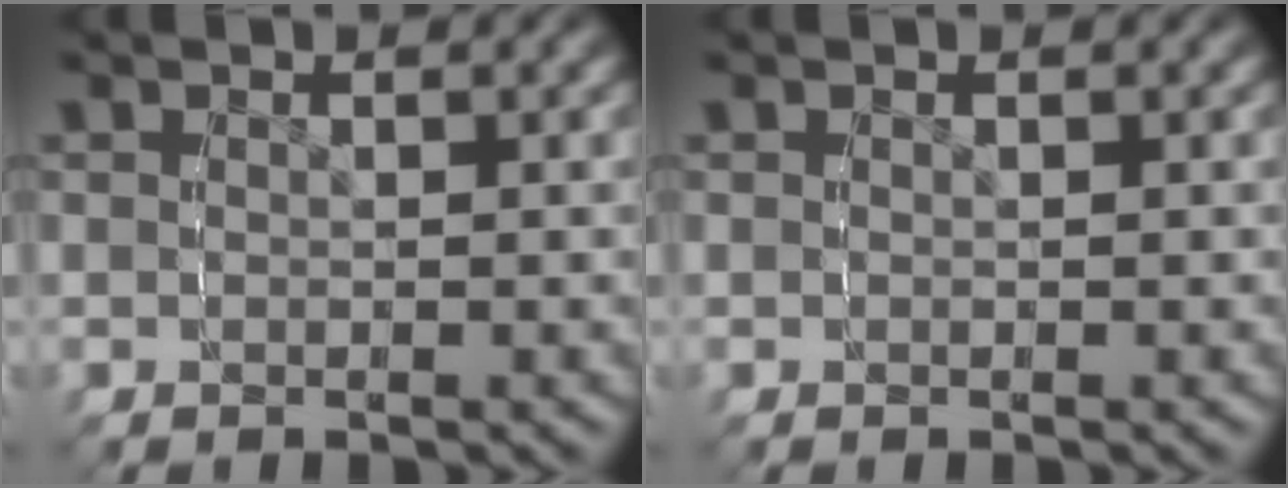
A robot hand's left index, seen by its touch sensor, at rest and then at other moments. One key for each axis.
{"total": 0.0}